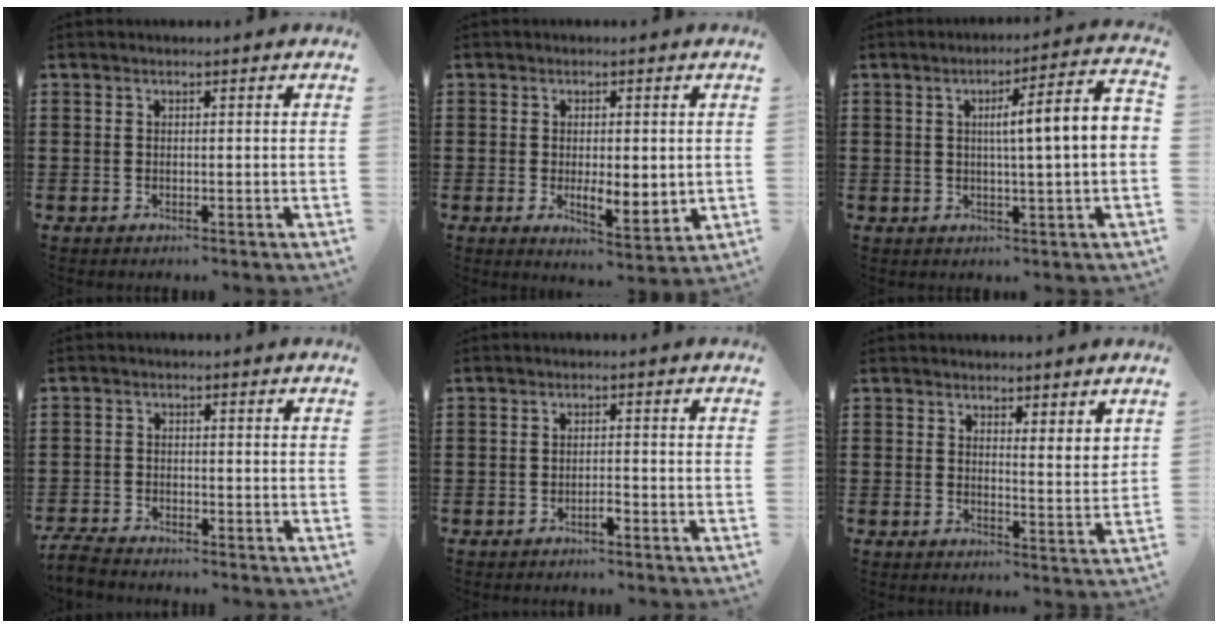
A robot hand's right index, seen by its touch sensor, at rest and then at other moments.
{"total": 3.5, "force": [0.1, 1.6, 3.1], "torque": [-0.060, 0.006, 0.000]}
{"total": 6.7, "force": [0.2, 0.0, 6.7], "torque": [-0.110, -0.013, -0.012]}
{"total": 2.5, "force": [-2.5, 0.2, 0.3], "torque": [-0.015, -0.001, -0.056]}
{"total": 2.1, "force": [-1.7, 0.3, 1.3], "torque": [-0.027, 0.002, -0.031]}
{"total": 2.6, "force": [2.6, 0.4, 0.4], "torque": [-0.017, -0.001, 0.049]}